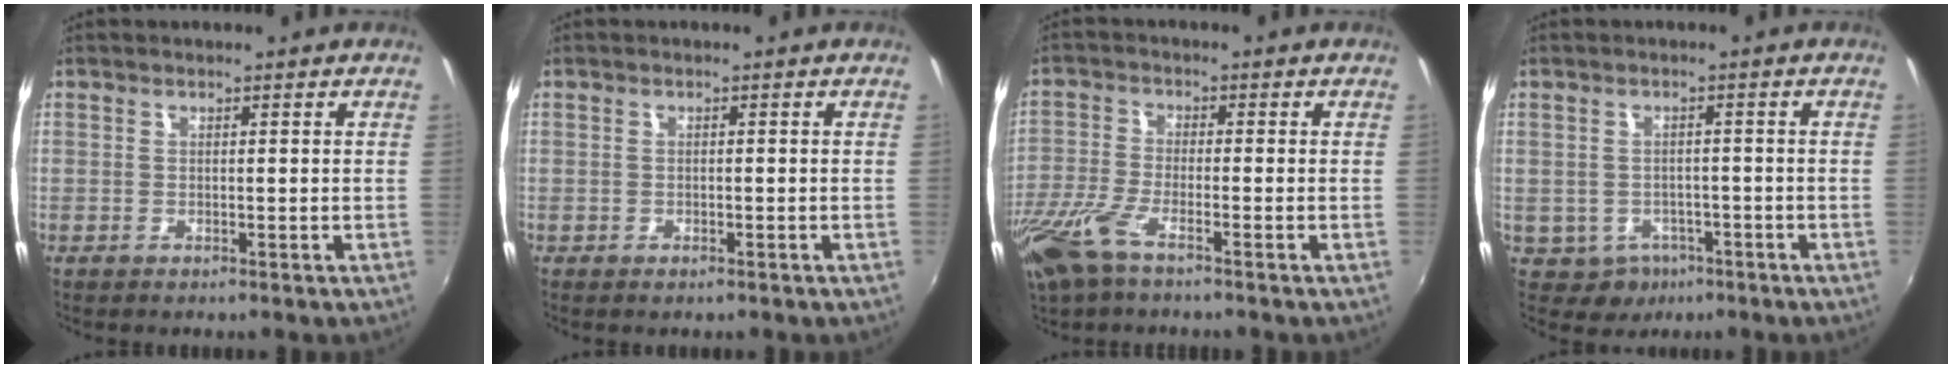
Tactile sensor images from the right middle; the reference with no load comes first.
{"total": 0.7, "force": [-0.6, 0.2, 0.2], "torque": [-0.004, -0.005, -0.011]}
{"total": 9.1, "force": [-5.9, 2.4, 6.5], "torque": [-0.157, -0.023, -0.121]}
{"total": 4.7, "force": [-2.3, 4.0, 1.1], "torque": [-0.033, -0.001, -0.022]}